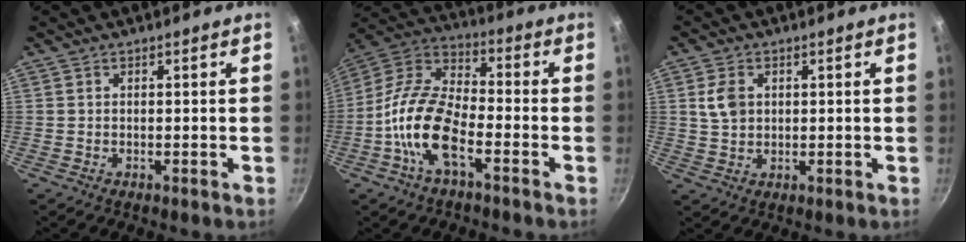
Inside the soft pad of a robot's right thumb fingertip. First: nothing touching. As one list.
[{"total": 14.6, "force": [-5.6, 6.6, 11.8], "torque": [-0.220, 0.044, -0.126]}, {"total": 4.9, "force": [1.2, 3.6, 3.1], "torque": [-0.049, -0.001, 0.024]}]